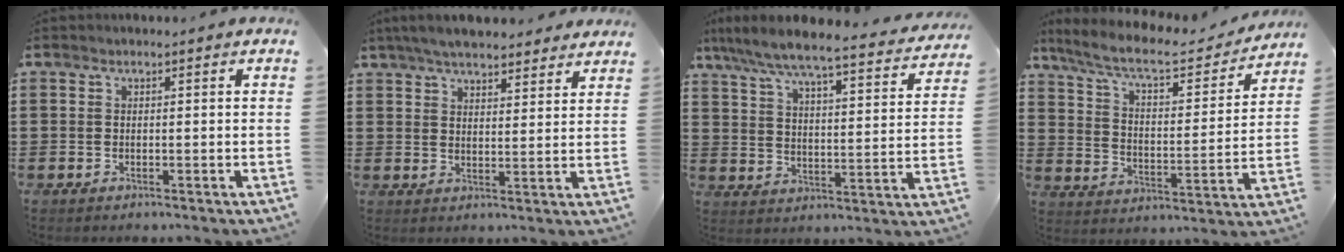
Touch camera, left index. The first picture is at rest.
{"total": 5.4, "force": [5.1, 1.0, 1.6], "torque": [-0.047, -0.008, 0.095]}
{"total": 6.1, "force": [5.5, 0.1, 2.6], "torque": [-0.076, -0.039, 0.088]}
{"total": 7.8, "force": [6.6, 1.2, 3.9], "torque": [-0.105, -0.039, 0.109]}